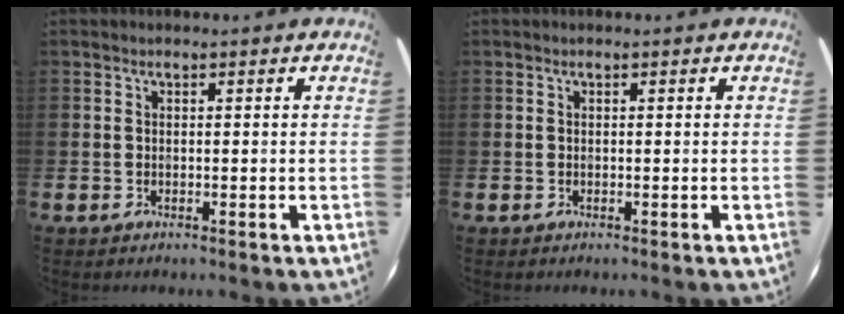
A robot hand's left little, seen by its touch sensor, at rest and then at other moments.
{"total": 0.0}